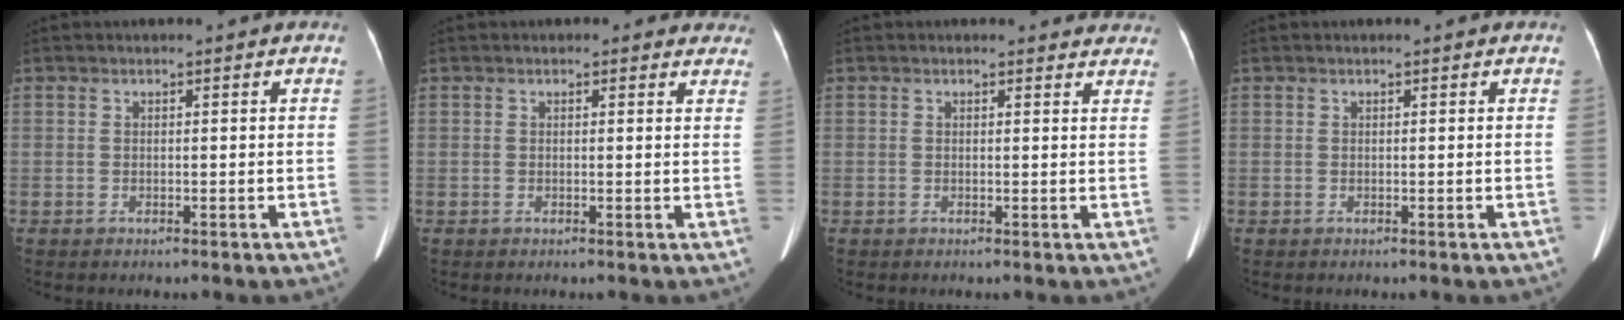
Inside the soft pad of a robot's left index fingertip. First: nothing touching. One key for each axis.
{"total": 3.2, "fx": 2.8, "fy": 1.5, "fz": 0.5, "tx": 0.013, "ty": -0.006, "tz": 0.008}
{"total": 4.3, "fx": 4.0, "fy": 1.5, "fz": 0.2, "tx": 0.013, "ty": -0.011, "tz": 0.019}
{"total": 0.0}